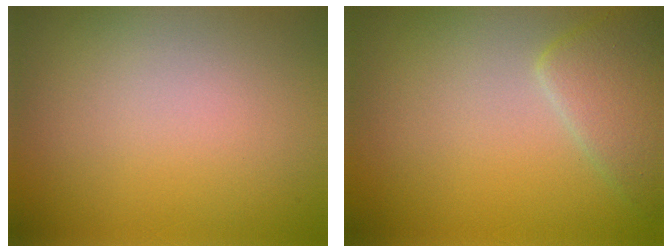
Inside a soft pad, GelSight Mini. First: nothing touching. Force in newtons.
{"total": 3.6, "press": 3.6, "slide": 0.1}